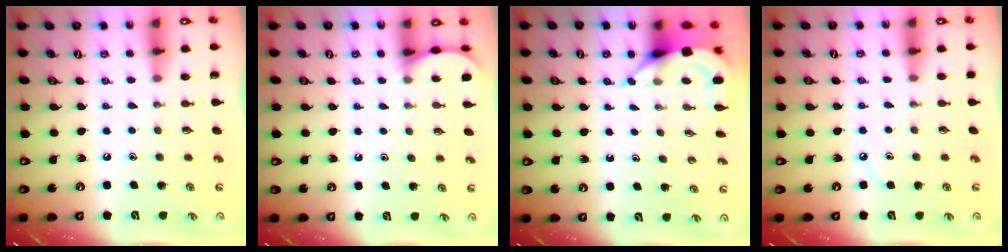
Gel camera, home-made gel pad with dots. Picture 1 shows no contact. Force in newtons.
{"total": 3.2, "press": 3.2, "slide": 0.4}
{"total": 6.1, "press": 6.1, "slide": 0.4}
{"total": 3.2, "press": 3.1, "slide": 0.5}